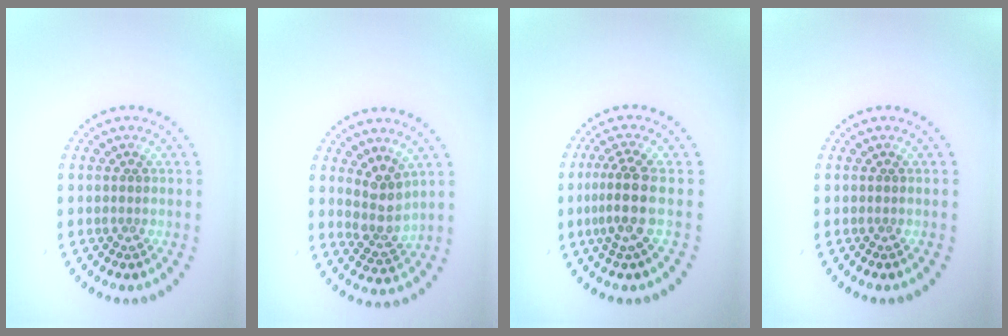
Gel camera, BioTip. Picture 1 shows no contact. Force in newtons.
{"total": 3.0, "press": 2.4, "slide": 1.8}
{"total": 3.2, "press": 2.4, "slide": 2.1}
{"total": 0.0}